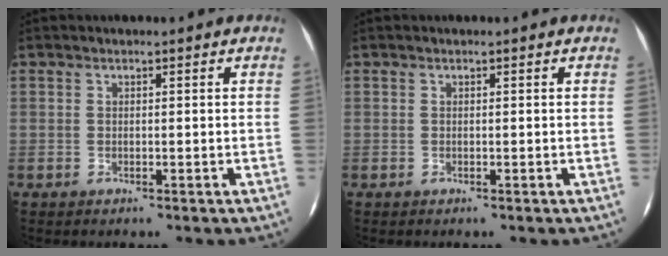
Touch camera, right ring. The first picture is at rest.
{"total": 0.0}